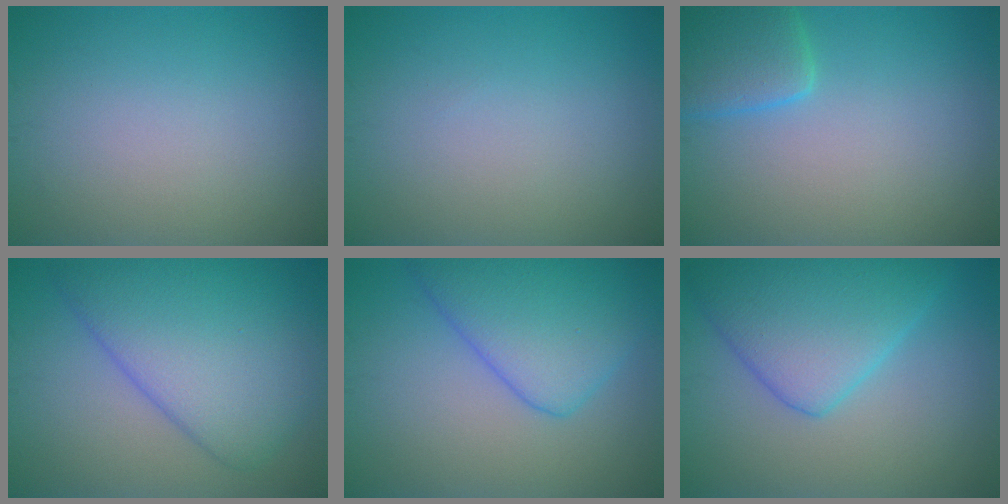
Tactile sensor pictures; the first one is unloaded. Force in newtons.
{"total": 0.0}
{"total": 3.7, "press": 3.7, "slide": 0.3}
{"total": 9.0, "press": 8.9, "slide": 0.5}
{"total": 7.0, "press": 7.0, "slide": 0.3}
{"total": 7.2, "press": 7.2, "slide": 0.2}